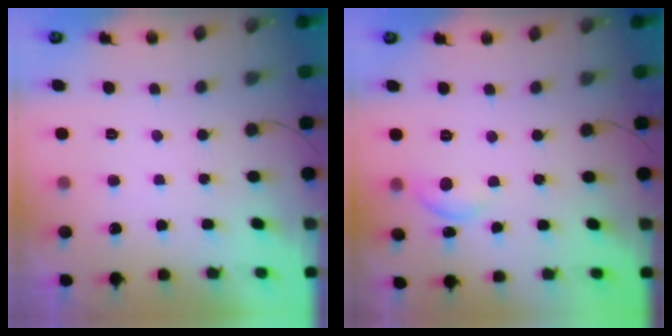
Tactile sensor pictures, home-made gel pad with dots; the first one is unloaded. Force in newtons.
{"total": 5.8, "press": 5.7, "slide": 0.6}